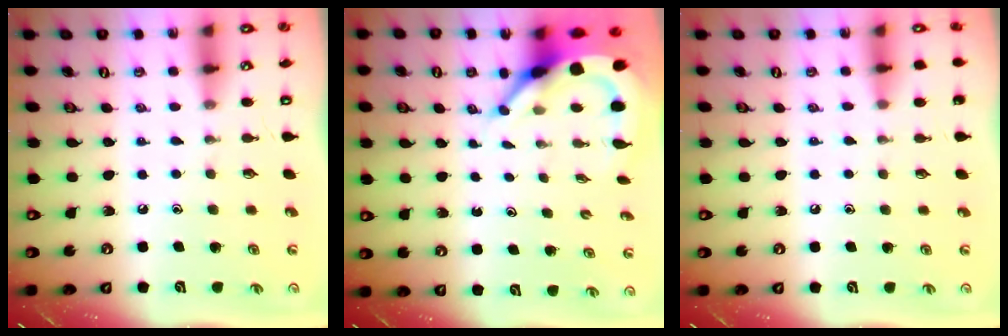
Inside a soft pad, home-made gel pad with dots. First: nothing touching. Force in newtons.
{"total": 7.7, "press": 7.7, "slide": 0.7}
{"total": 4.8, "press": 4.8, "slide": 0.6}